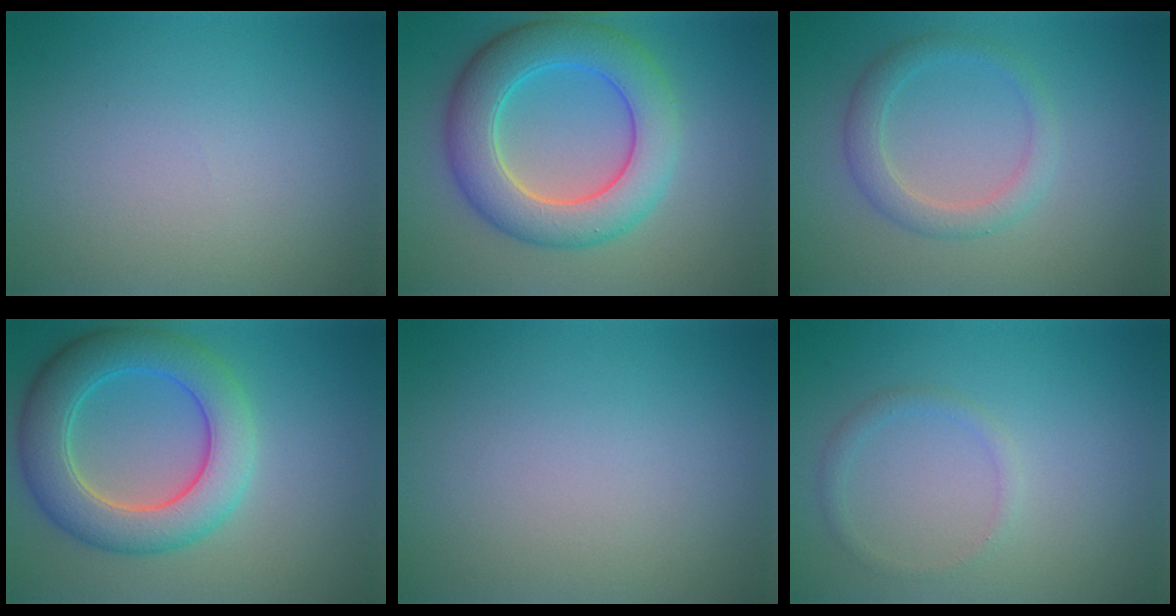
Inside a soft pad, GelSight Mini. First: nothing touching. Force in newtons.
{"total": 8.0, "press": 8.0, "slide": 0.4}
{"total": 2.6, "press": 2.6, "slide": 0.2}
{"total": 7.4, "press": 7.4, "slide": 0.4}
{"total": 0.0}
{"total": 1.1, "press": 1.1, "slide": 0.1}